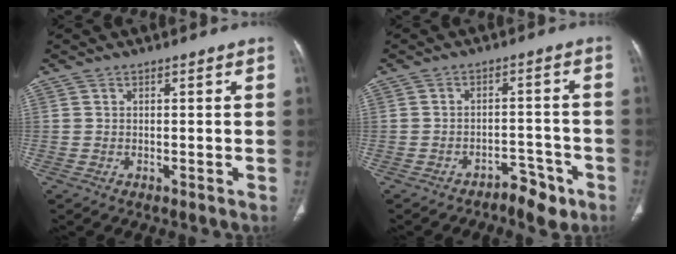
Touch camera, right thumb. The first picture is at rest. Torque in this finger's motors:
{"motor_torque": [-0.15, 0.00, -0.12, 0.02, 0.00]}